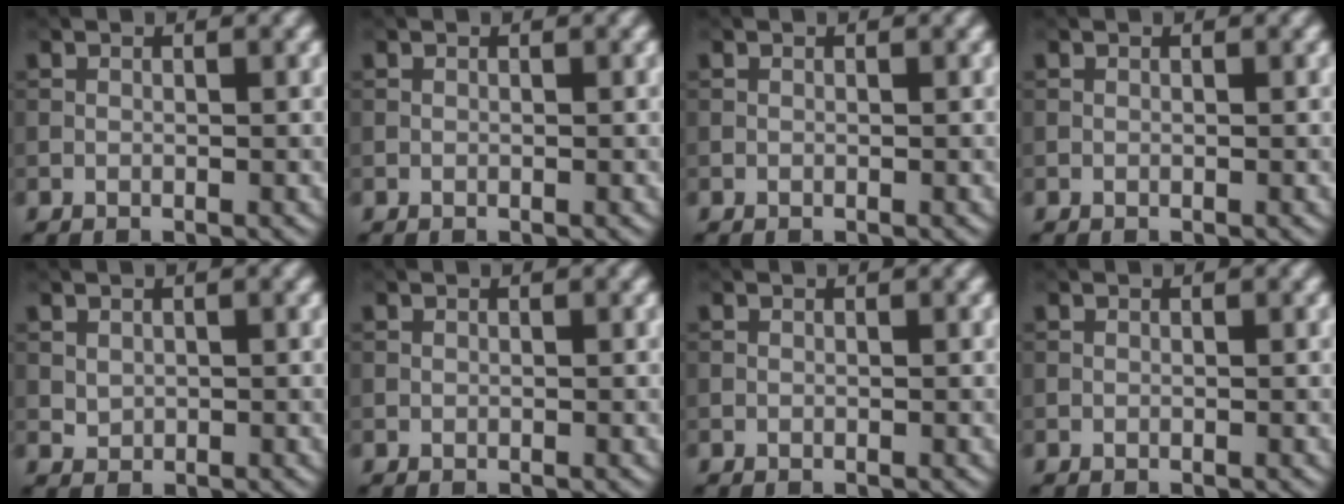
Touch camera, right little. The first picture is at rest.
{"total": 0.0}
{"total": 0.0}
{"total": 0.0}
{"total": 0.8, "force": [0.3, 0.7, 0.3], "torque": [-0.007, -0.003, 0.008]}
{"total": 0.0}
{"total": 0.0}
{"total": 0.0}